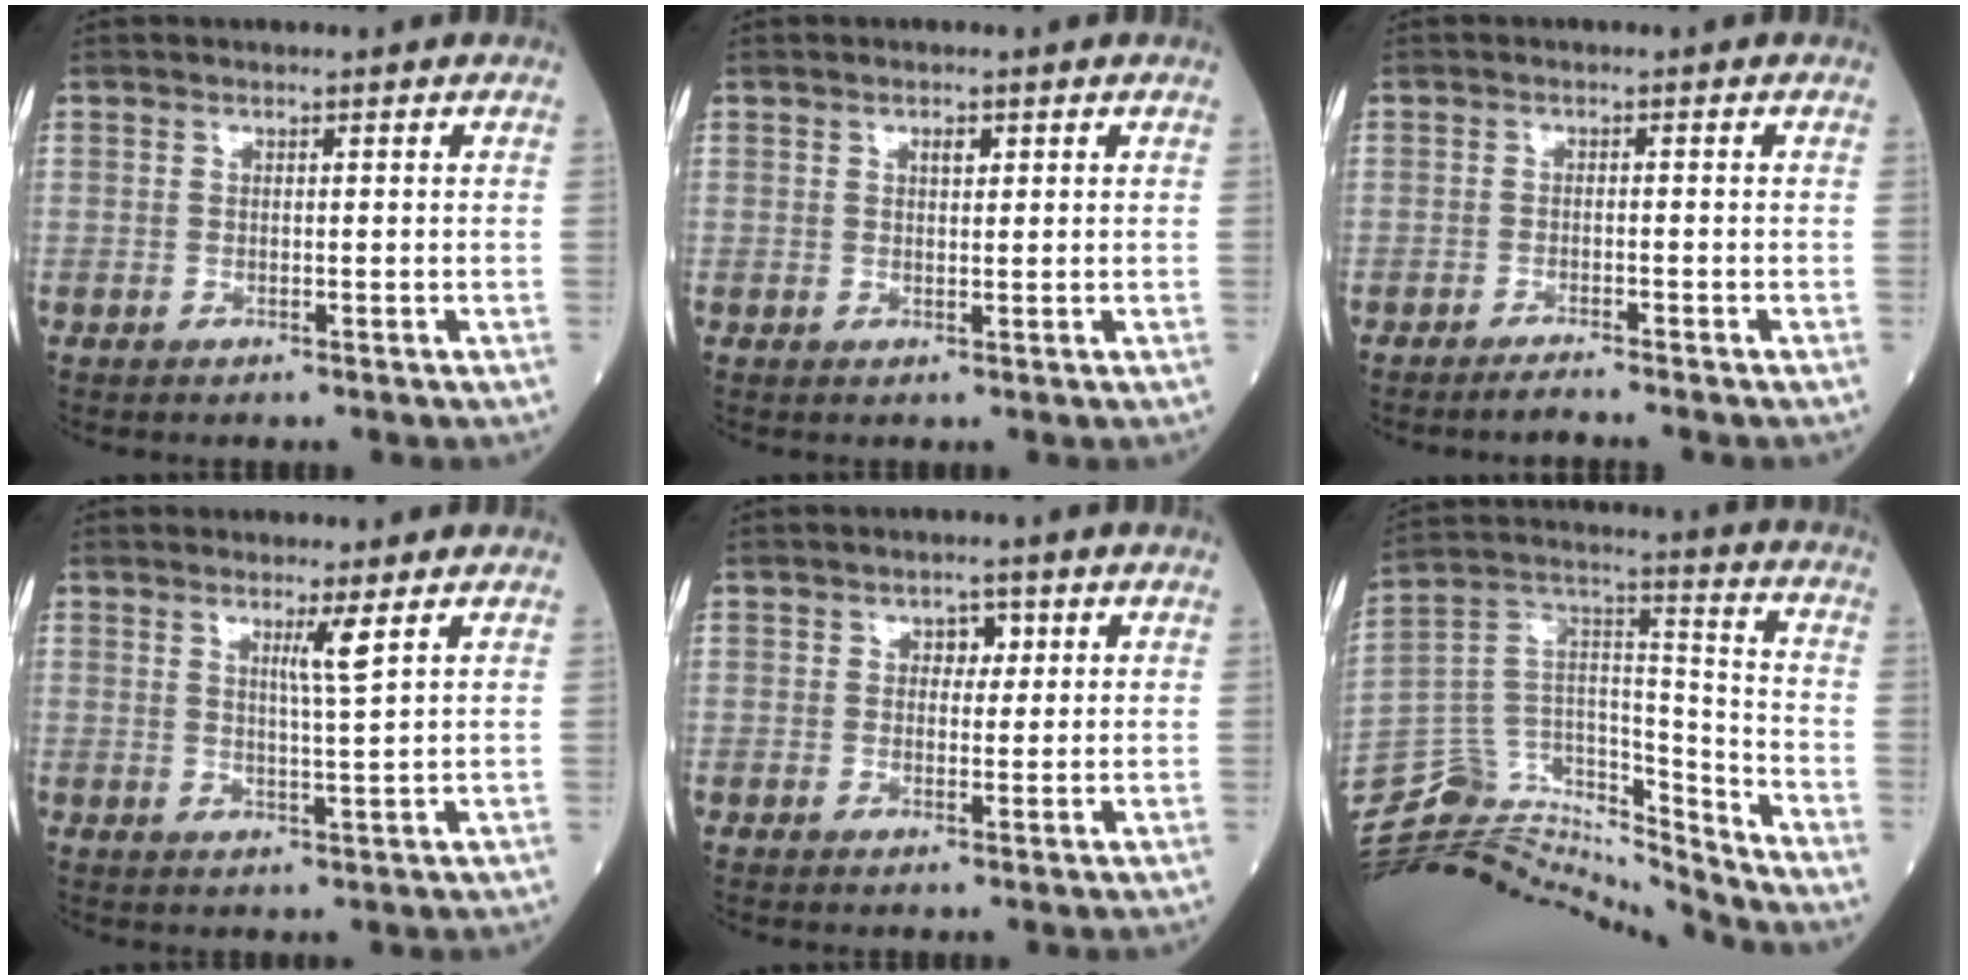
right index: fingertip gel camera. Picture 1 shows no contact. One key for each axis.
{"total": 1.4, "fx": 0.7, "fy": 0.6, "fz": 1.1, "tx": -0.016, "ty": -0.001, "tz": 0.009}
{"total": 2.3, "fx": -2.1, "fy": -0.6, "fz": 0.6, "tx": -0.012, "ty": -0.004, "tz": -0.036}
{"total": 3.2, "fx": 1.7, "fy": -0.8, "fz": 2.6, "tx": -0.047, "ty": -0.008, "tz": 0.033}
{"total": 2.3, "fx": 0.8, "fy": 1.6, "fz": 1.5, "tx": -0.014, "ty": 0.005, "tz": 0.009}
{"total": 18.4, "fx": -18.1, "fy": 3.1, "fz": 1.1, "tx": -0.016, "ty": 0.086, "tz": -0.306}